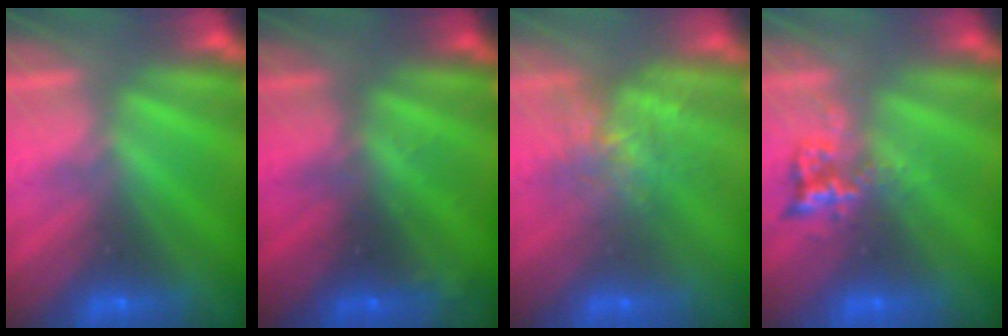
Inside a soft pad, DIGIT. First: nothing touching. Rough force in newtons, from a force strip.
{"total": 2.7}
{"total": 7.7}
{"total": 2.4}